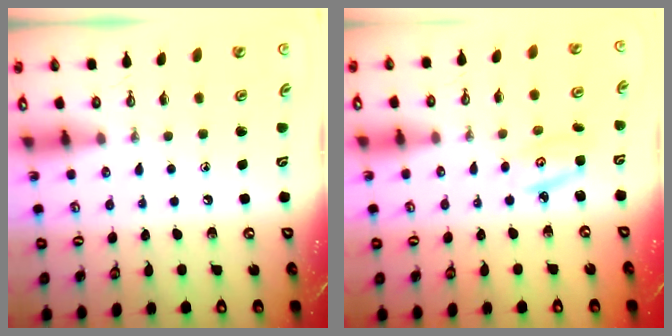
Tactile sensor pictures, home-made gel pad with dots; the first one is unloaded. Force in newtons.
{"total": 2.8, "press": 2.8, "slide": 0.2}